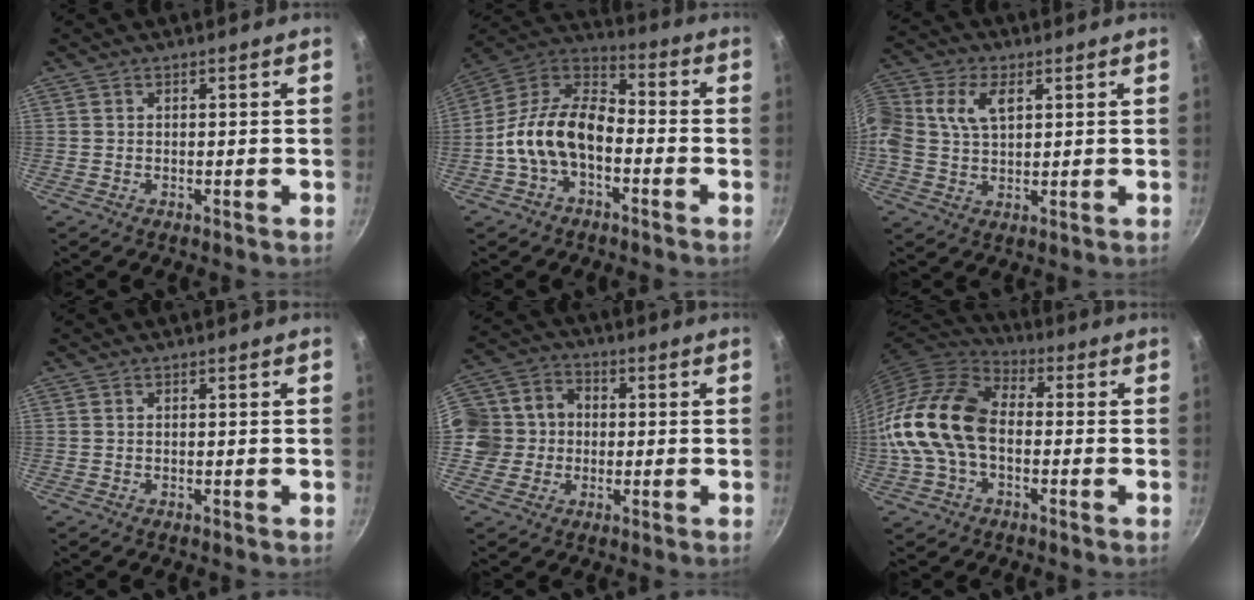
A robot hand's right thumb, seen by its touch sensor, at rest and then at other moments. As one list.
[{"total": 15.0, "force": [-3.9, 9.3, 11.1], "torque": [-0.177, 0.054, -0.094]}, {"total": 13.1, "force": [3.6, 9.0, 8.8], "torque": [-0.191, 0.028, 0.060]}, {"total": 0.0}, {"total": 11.2, "force": [-0.4, 10.1, 4.7], "torque": [-0.060, 0.024, -0.024]}, {"total": 16.7, "force": [-1.6, 11.2, 12.3], "torque": [-0.225, 0.037, -0.045]}]